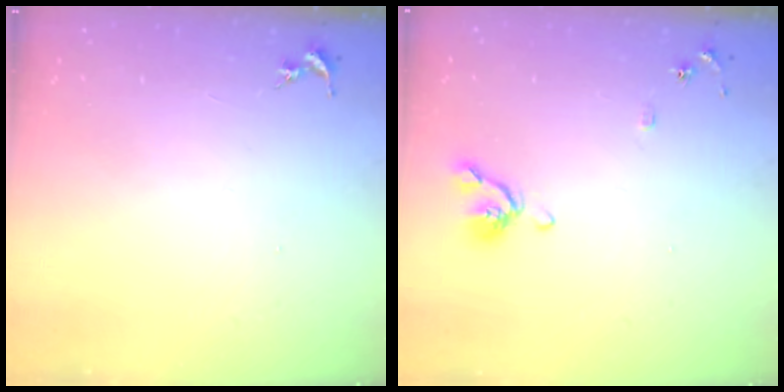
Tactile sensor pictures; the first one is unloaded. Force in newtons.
{"total": 7.9, "press": 7.7, "slide": 1.4}